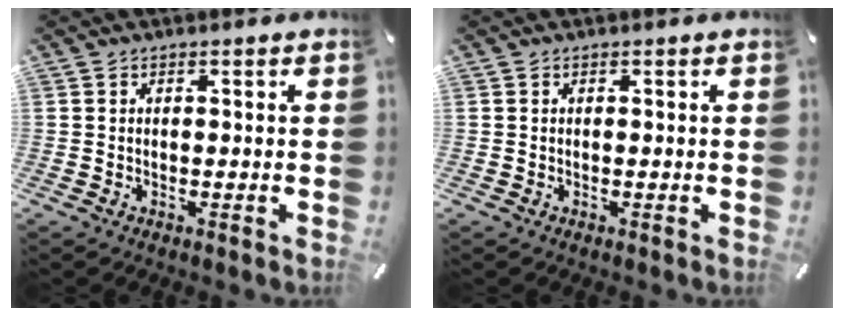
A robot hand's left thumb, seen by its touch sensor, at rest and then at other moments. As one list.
[{"total": 0.0}]